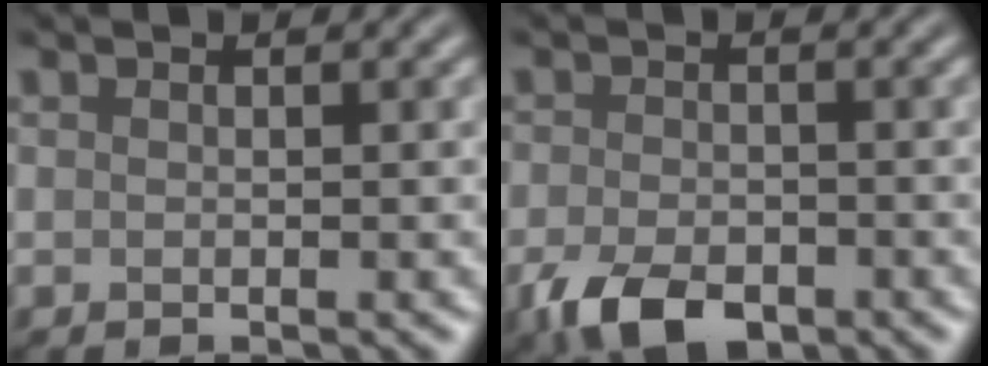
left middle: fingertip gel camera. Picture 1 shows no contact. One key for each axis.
{"total": 4.8, "fx": -3.2, "fy": 2.3, "fz": 2.8, "tx": -0.061, "ty": -0.008, "tz": -0.052}